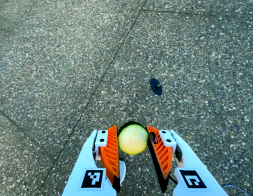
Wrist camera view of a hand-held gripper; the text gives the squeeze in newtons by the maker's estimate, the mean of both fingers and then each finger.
{"total": 8.5, "left": 8.2, "right": 8.9}